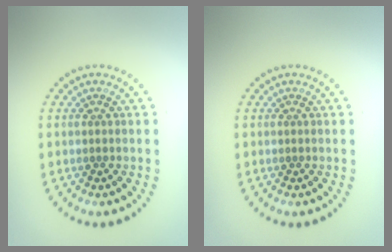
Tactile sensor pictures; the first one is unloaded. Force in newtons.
{"total": 0.0}